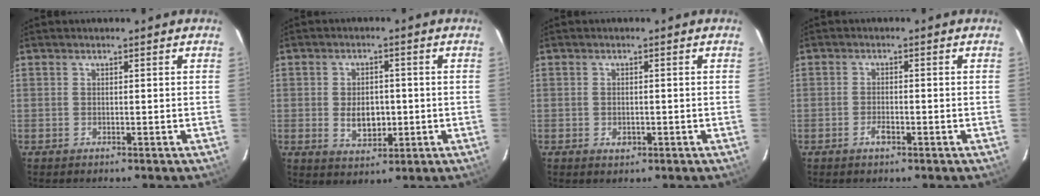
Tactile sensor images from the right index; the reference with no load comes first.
{"total": 6.1, "force": [-0.7, 4.0, 4.6], "torque": [-0.084, 0.000, -0.002]}
{"total": 1.8, "force": [-0.6, 1.3, 1.1], "torque": [-0.016, 0.001, -0.006]}
{"total": 2.2, "force": [-1.2, 0.9, 1.5], "torque": [-0.034, 0.002, -0.022]}